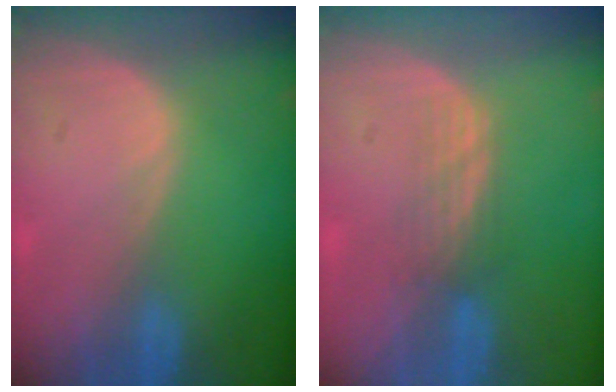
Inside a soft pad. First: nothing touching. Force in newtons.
{"total": 2.9, "press": 2.6, "slide": 1.3}